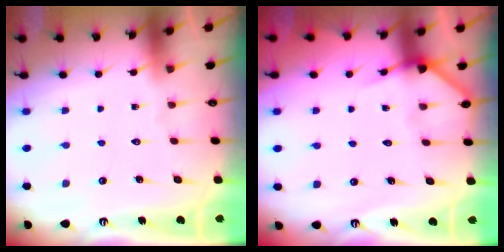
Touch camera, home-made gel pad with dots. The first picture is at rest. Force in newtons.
{"total": 4.5, "press": 4.5, "slide": 0.3}